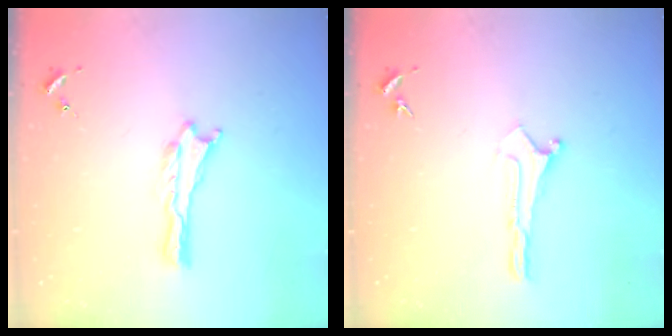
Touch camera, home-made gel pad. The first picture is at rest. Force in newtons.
{"total": 0.0}